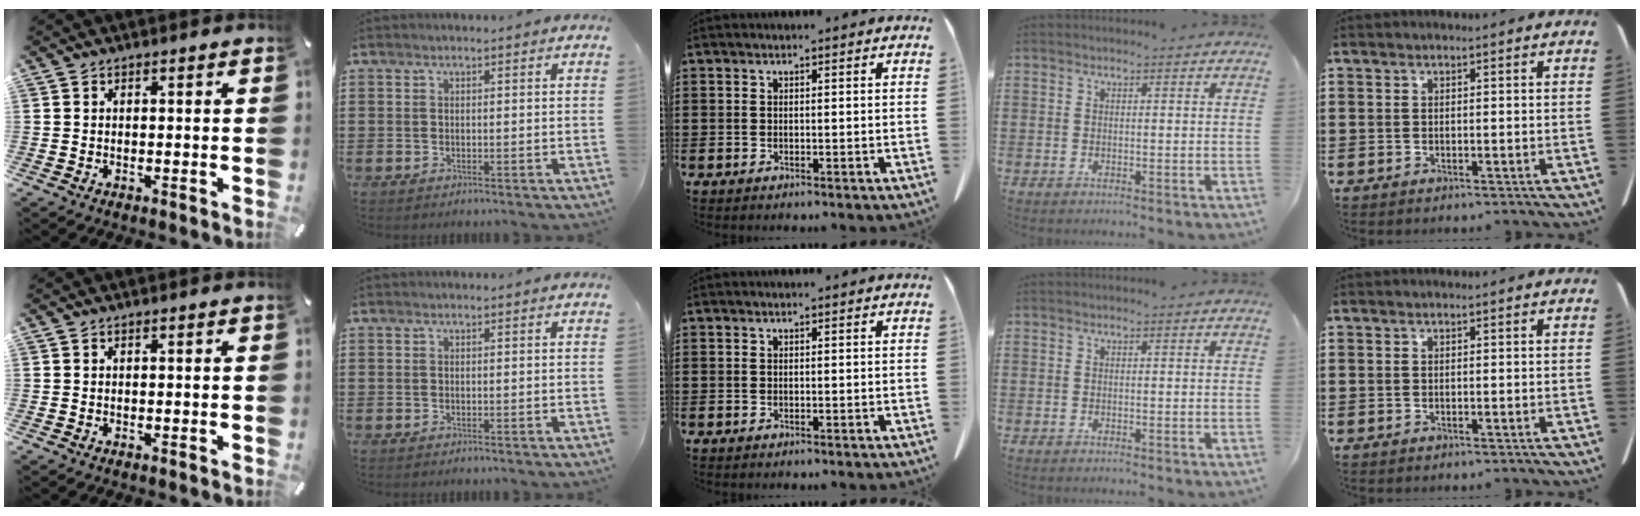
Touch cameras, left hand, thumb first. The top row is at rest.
{}